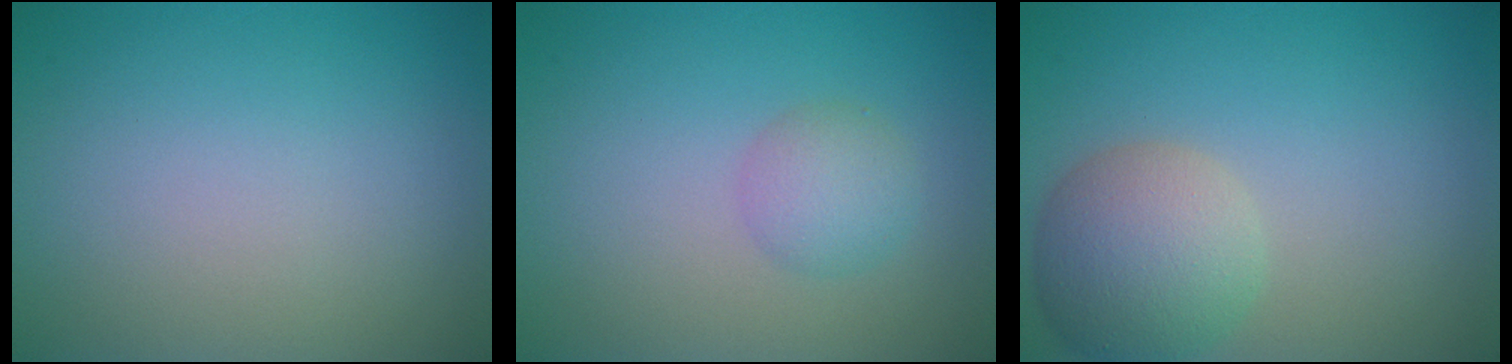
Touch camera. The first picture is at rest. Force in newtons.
{"total": 2.2, "press": 2.2, "slide": 0.1}
{"total": 5.3, "press": 5.3, "slide": 0.3}